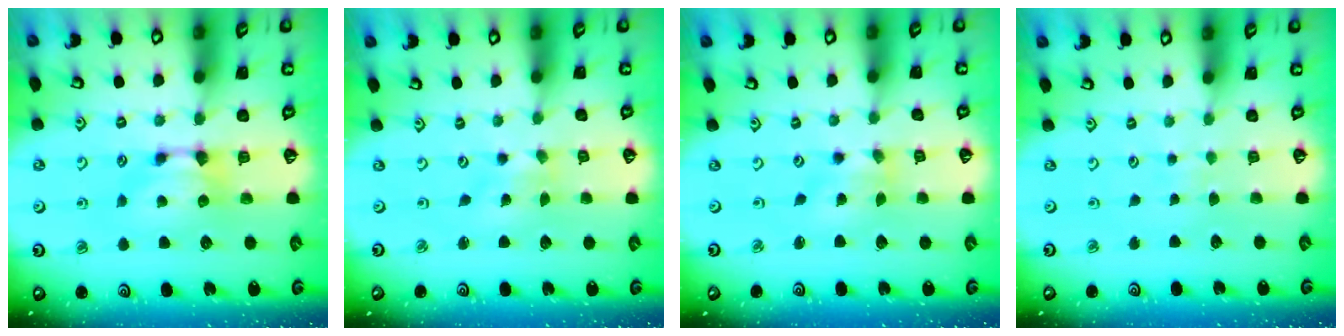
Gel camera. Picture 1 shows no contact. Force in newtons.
{"total": 4.0, "press": 4.0, "slide": 0.8}
{"total": 1.3, "press": 0.7, "slide": 1.0}
{"total": 4.9, "press": 4.9, "slide": 0.3}